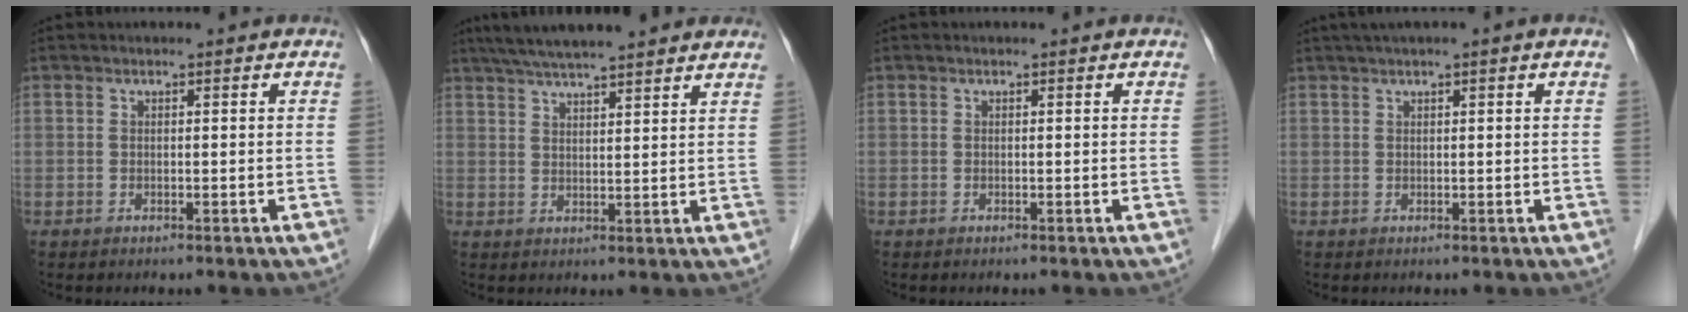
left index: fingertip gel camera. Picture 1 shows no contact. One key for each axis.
{"total": 13.1, "fx": 11.2, "fy": 1.3, "fz": 6.7, "tx": -0.109, "ty": 0.036, "tz": 0.159}
{"total": 0.0}
{"total": 3.1, "fx": 1.9, "fy": -0.2, "fz": 2.4, "tx": -0.045, "ty": 0.019, "tz": 0.034}